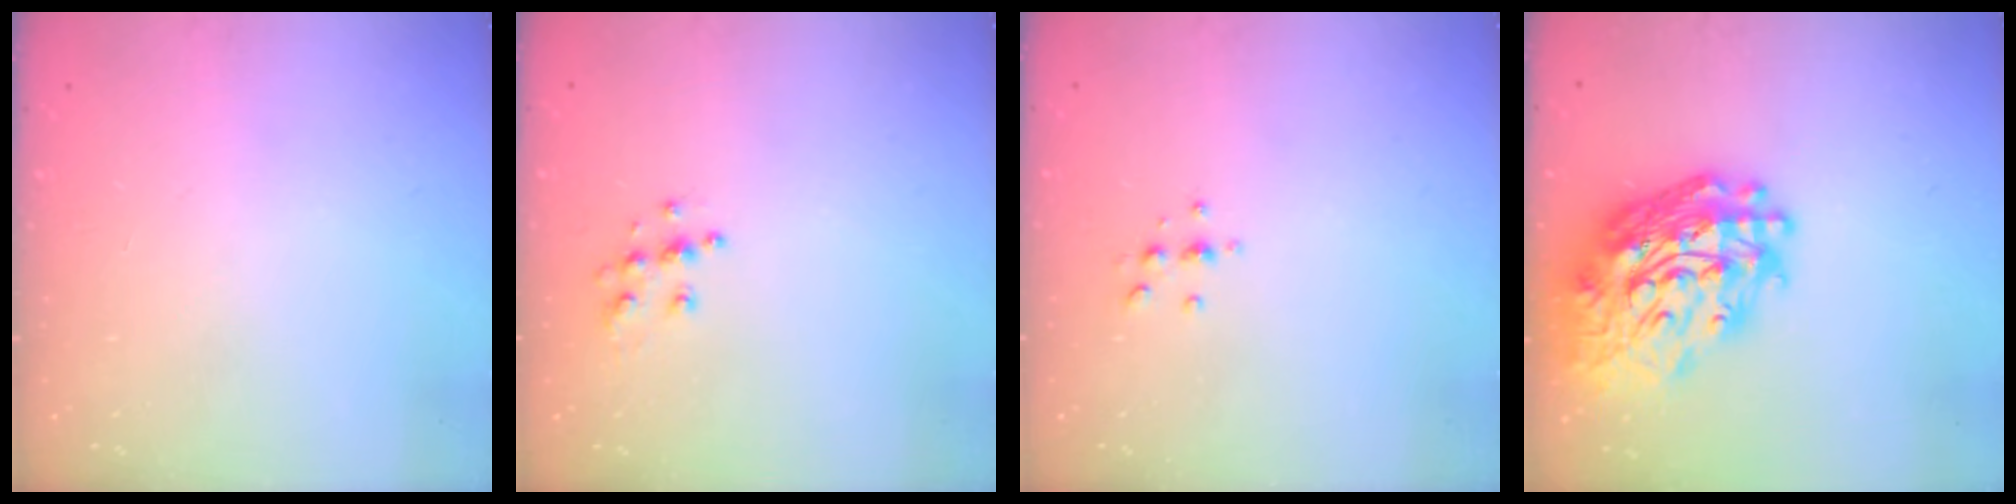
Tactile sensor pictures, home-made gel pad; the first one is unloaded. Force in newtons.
{"total": 6.3, "press": 6.3, "slide": 0.3}
{"total": 3.9, "press": 3.9, "slide": 0.6}
{"total": 24.3, "press": 24.2, "slide": 2.6}